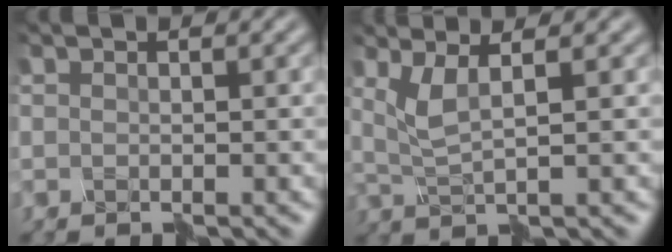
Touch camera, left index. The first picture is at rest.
{"total": 1.4, "force": [0.8, -0.8, 0.7], "torque": [-0.028, 0.001, 0.023]}